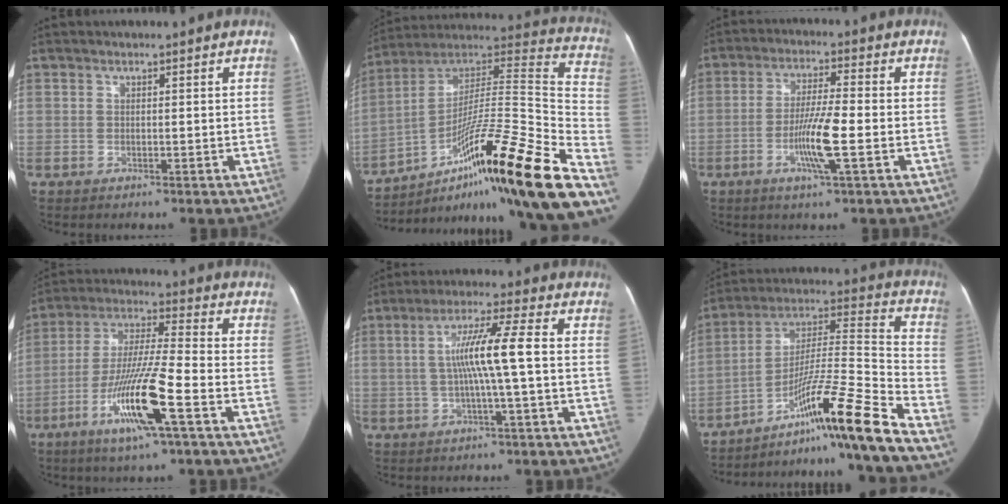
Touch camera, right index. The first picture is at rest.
{"total": 33.9, "force": [-20.7, 1.2, 26.9], "torque": [-0.333, 0.015, -0.340]}
{"total": 8.3, "force": [-2.6, 0.2, 7.9], "torque": [-0.149, -0.006, -0.051]}
{"total": 14.7, "force": [-6.3, 0.4, 13.3], "torque": [-0.264, -0.013, -0.116]}
{"total": 8.8, "force": [-0.2, -0.4, 8.8], "torque": [-0.162, 0.014, -0.006]}
{"total": 21.0, "force": [-14.7, -2.3, 14.9], "torque": [-0.240, 0.003, -0.248]}